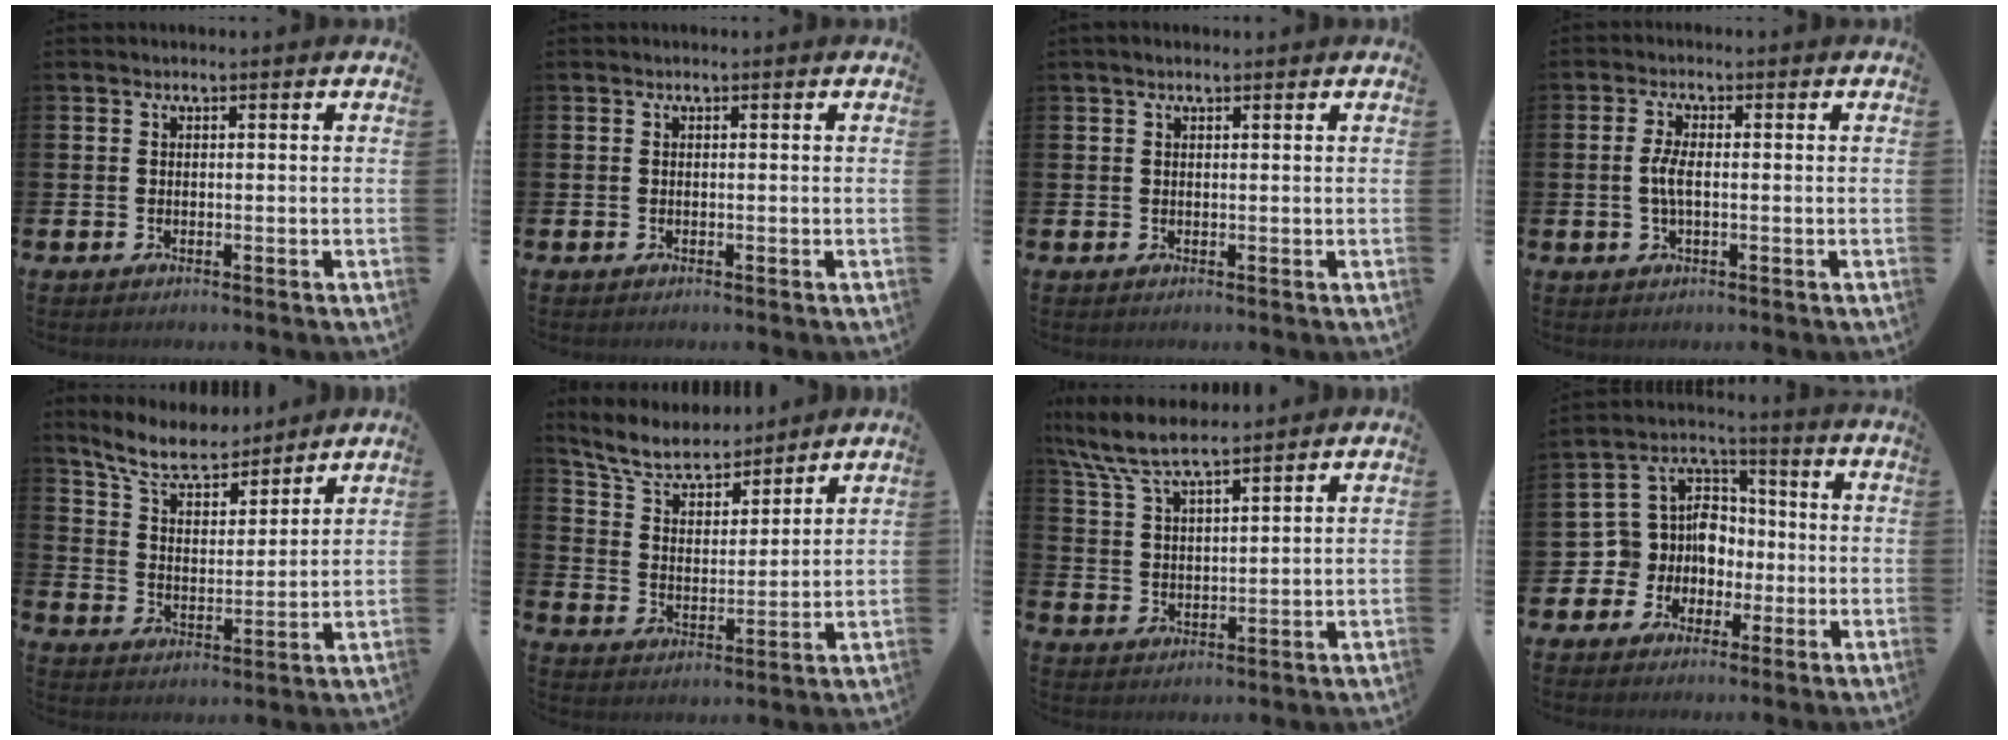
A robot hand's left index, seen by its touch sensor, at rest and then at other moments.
{"total": 0.0}
{"total": 1.2, "force": [0.9, 0.4, 0.6], "torque": [-0.001, 0.000, 0.013]}
{"total": 3.1, "force": [0.0, 1.2, 2.9], "torque": [-0.059, -0.001, -0.005]}
{"total": 7.9, "force": [7.2, 2.0, 2.5], "torque": [-0.082, -0.039, 0.130]}
{"total": 7.2, "force": [6.7, 2.0, 1.9], "torque": [-0.071, -0.043, 0.117]}
{"total": 7.9, "force": [7.1, 1.2, 3.0], "torque": [-0.086, -0.027, 0.128]}
{"total": 8.3, "force": [-1.6, 7.8, 2.4], "torque": [-0.096, 0.002, -0.034]}